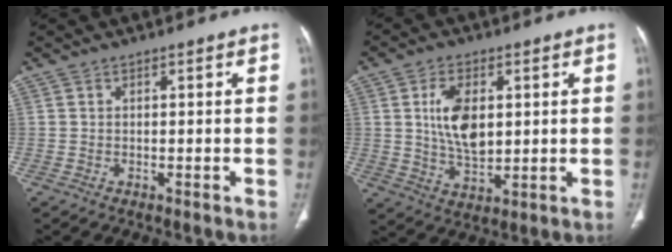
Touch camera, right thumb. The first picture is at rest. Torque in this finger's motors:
{"motor_torque": [1.36, 1.33, 1.37, -0.15, 0.17]}